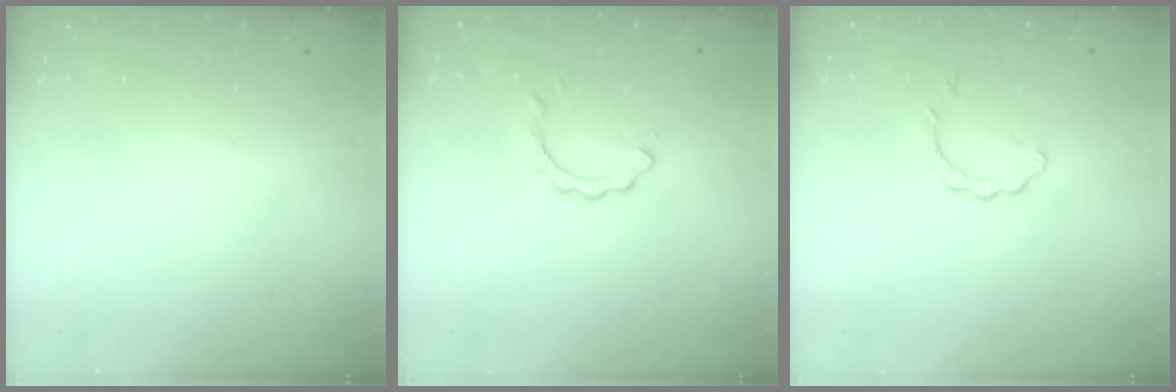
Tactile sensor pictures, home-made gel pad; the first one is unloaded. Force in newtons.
{"total": 2.0, "press": 2.0, "slide": 0.2}
{"total": 2.1, "press": 2.1, "slide": 0.2}